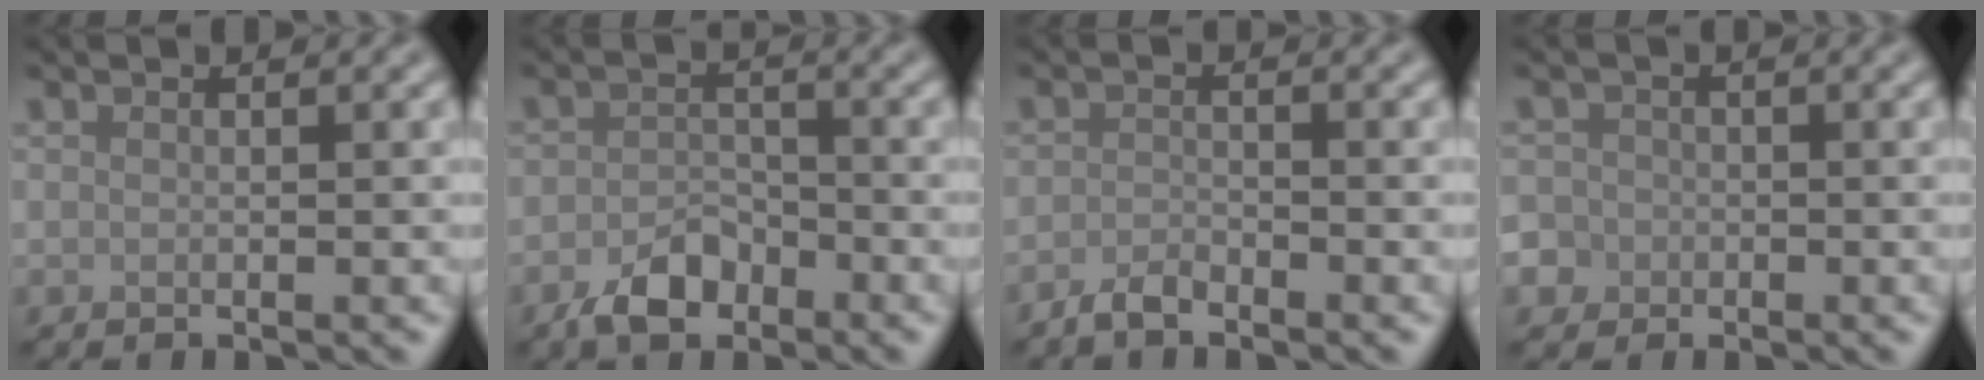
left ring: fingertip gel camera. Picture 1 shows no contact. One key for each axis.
{"total": 3.6, "fx": -2.4, "fy": 2.1, "fz": 1.8, "tx": -0.026, "ty": 0.003, "tz": -0.048}
{"total": 1.6, "fx": -1.4, "fy": 0.4, "fz": 0.7, "tx": -0.014, "ty": 0.002, "tz": -0.031}
{"total": 4.5, "fx": -1.8, "fy": 4.0, "fz": 0.9, "tx": -0.001, "ty": 0.001, "tz": -0.054}